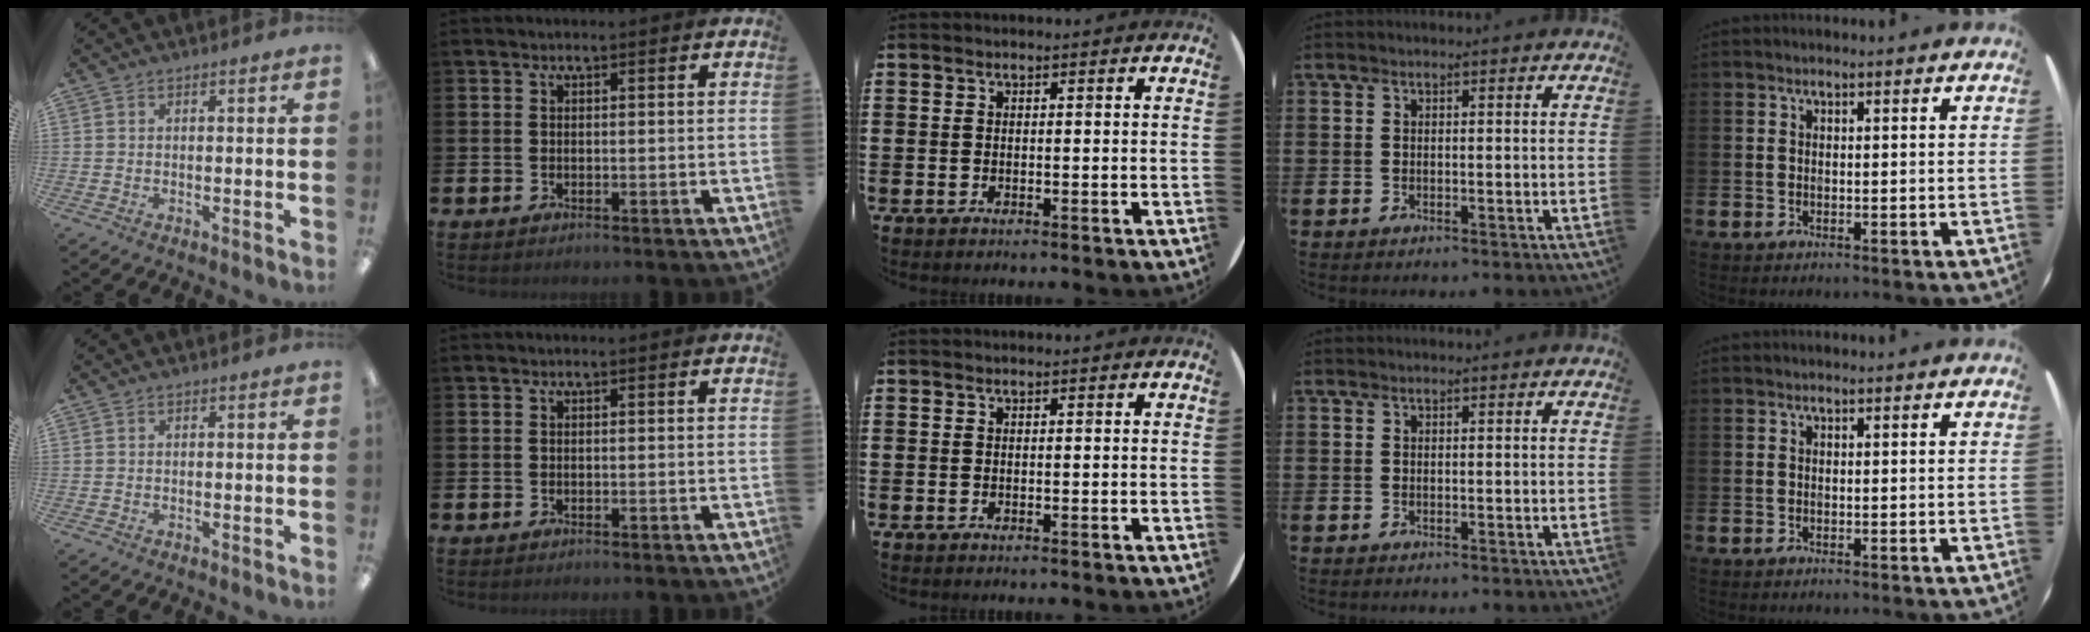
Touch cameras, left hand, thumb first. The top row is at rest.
{}